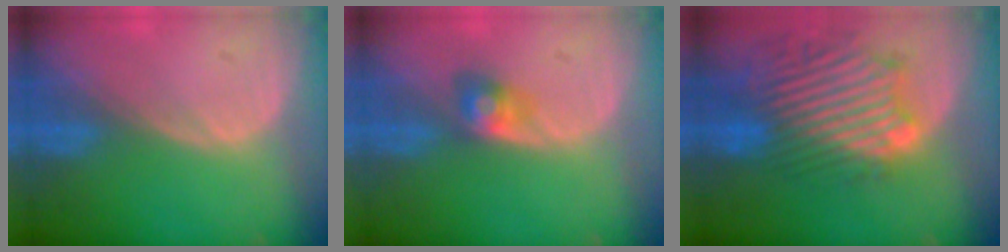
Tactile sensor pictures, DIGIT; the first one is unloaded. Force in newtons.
{"total": 2.9, "press": 2.9, "slide": 0.0}
{"total": 12.7, "press": 11.4, "slide": 5.6}